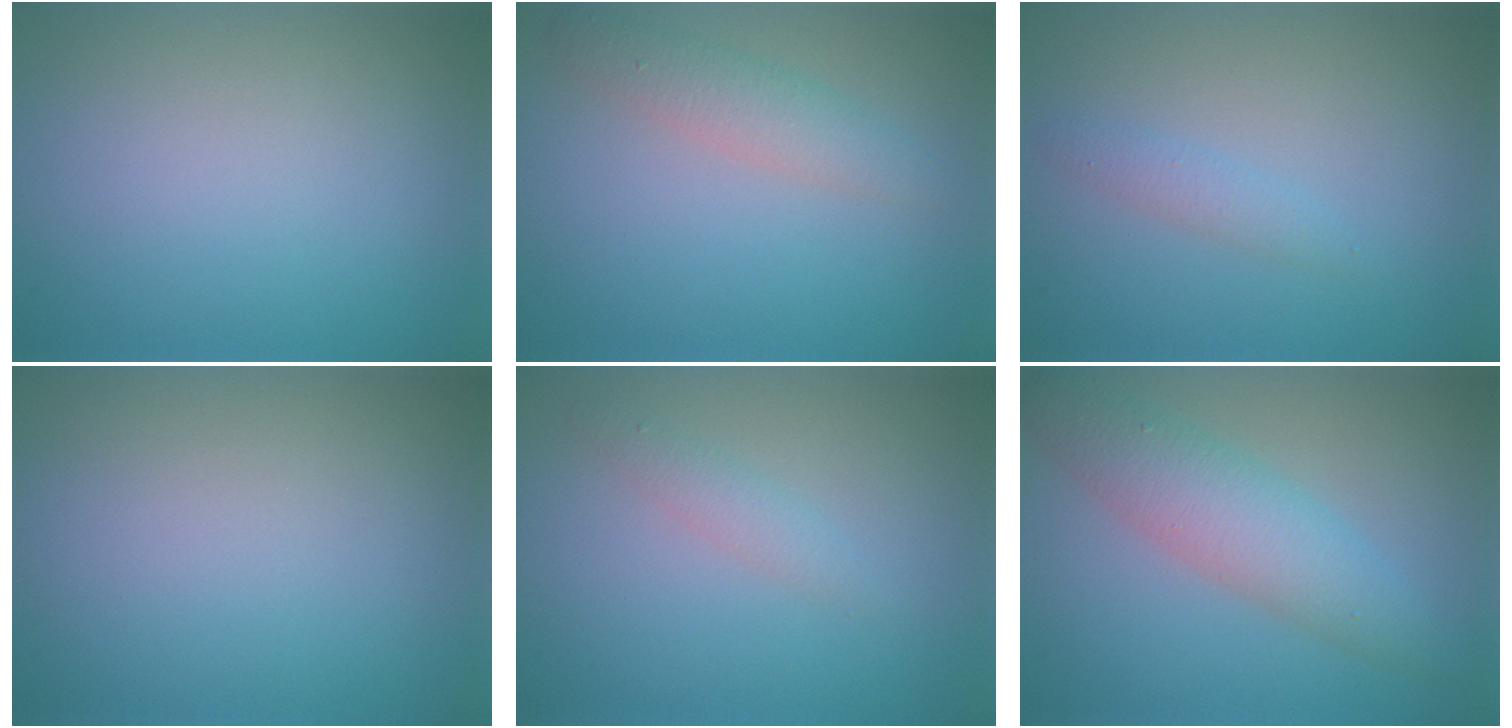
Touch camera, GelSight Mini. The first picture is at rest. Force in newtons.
{"total": 2.6, "press": 2.6, "slide": 0.2}
{"total": 1.3, "press": 1.3, "slide": 0.0}
{"total": 0.0}
{"total": 1.3, "press": 1.3, "slide": 0.0}
{"total": 4.8, "press": 4.8, "slide": 0.1}